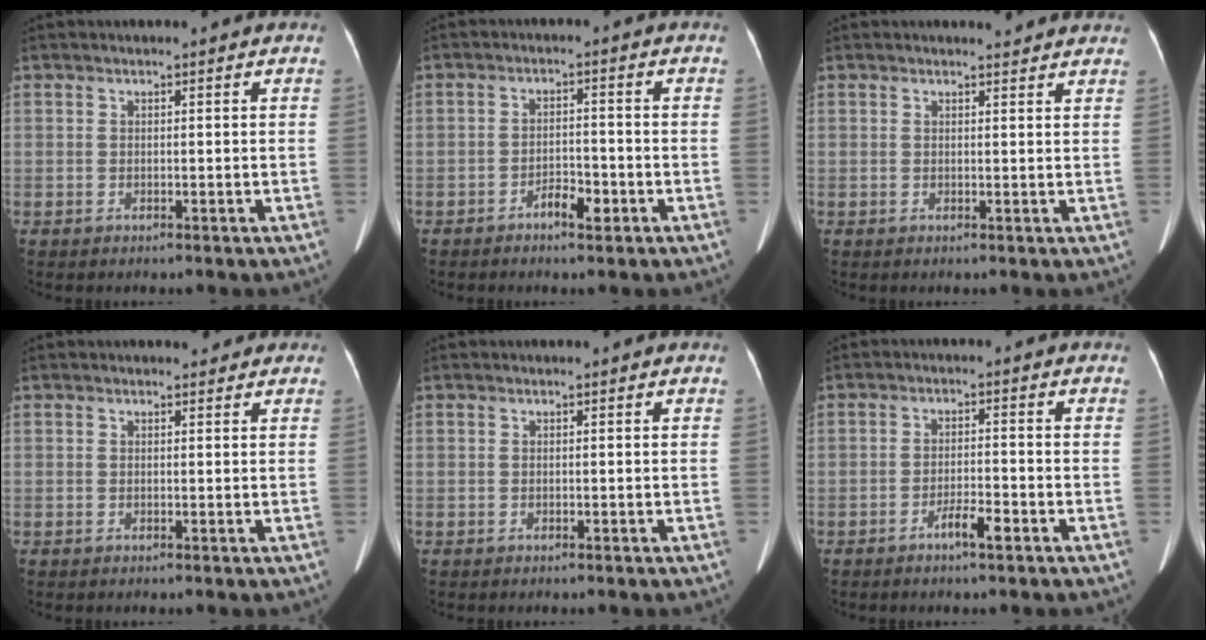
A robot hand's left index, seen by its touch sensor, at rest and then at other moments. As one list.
[{"total": 3.5, "force": [-2.2, 1.3, 2.4], "torque": [-0.039, 0.006, -0.037]}, {"total": 2.3, "force": [2.3, 0.2, 0.1], "torque": [-0.008, -0.002, 0.020]}, {"total": 1.6, "force": [1.3, 0.7, 0.4], "torque": [-0.003, 0.004, 0.014]}, {"total": 0.0}, {"total": 3.3, "force": [-2.1, 0.4, 2.5], "torque": [-0.045, 0.000, -0.037]}]